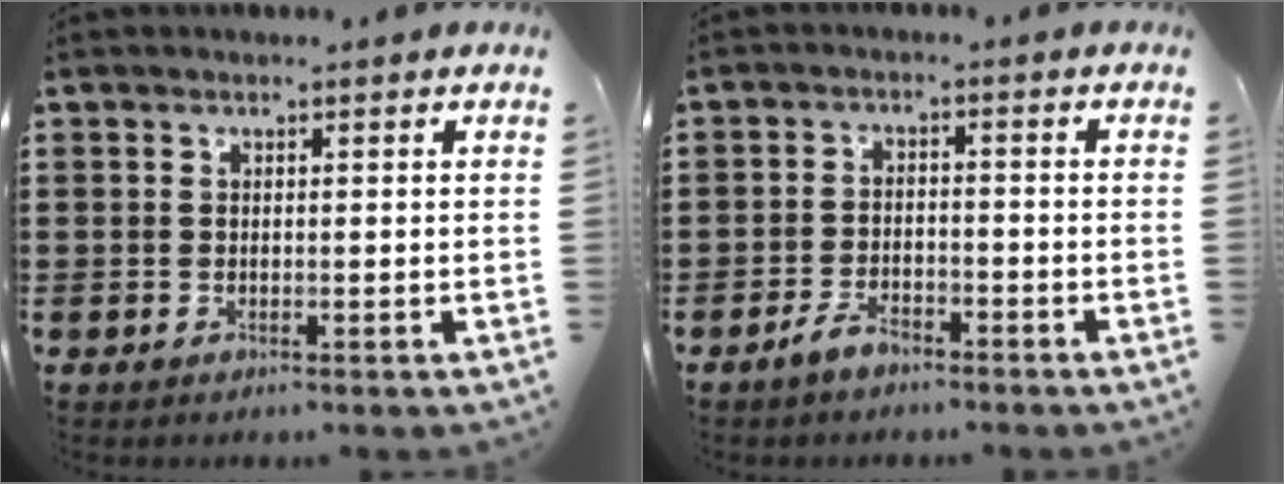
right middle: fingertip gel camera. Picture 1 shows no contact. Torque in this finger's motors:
{"motor_torque": [1.87, -0.27, 0.40, 0.09]}